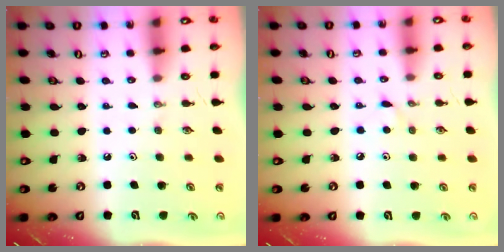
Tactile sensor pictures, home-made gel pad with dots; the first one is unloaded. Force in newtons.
{"total": 4.1, "press": 4.0, "slide": 0.4}